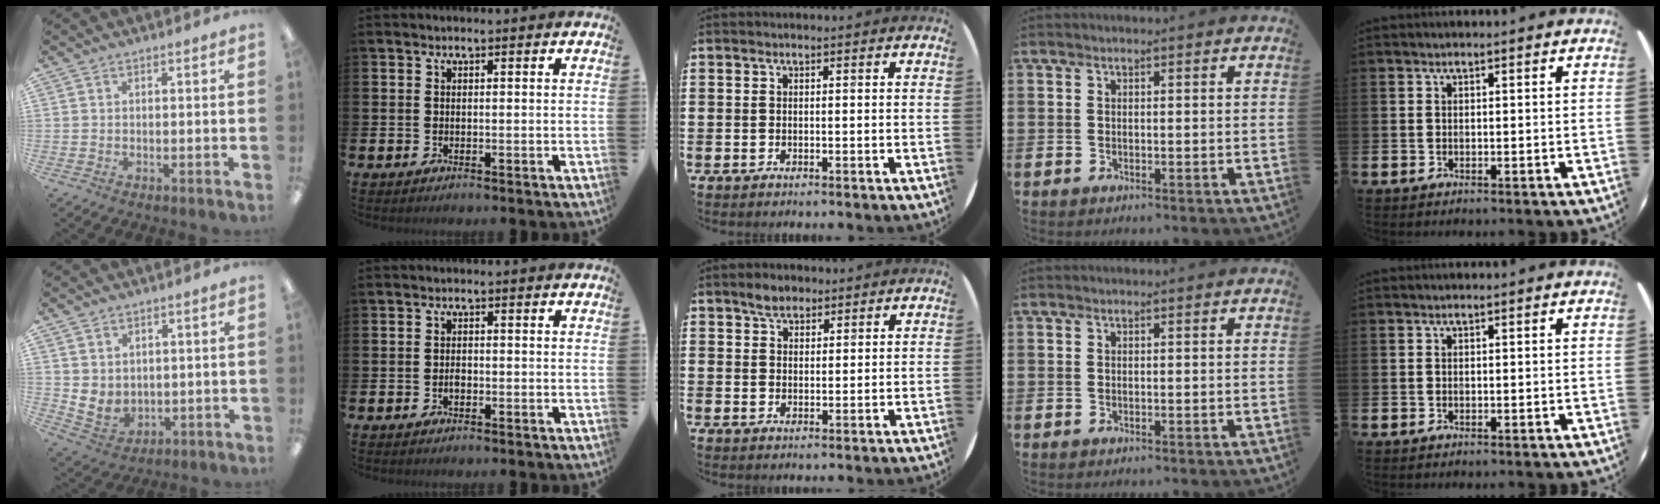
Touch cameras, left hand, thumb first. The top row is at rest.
{"thumb": {"total": 4.5, "force": [1.9, 3.8, 1.6], "torque": [-0.052, -0.012, 0.038]}, "index": {"total": 1.0, "force": [-0.4, 0.7, 0.7], "torque": [-0.011, 0.000, -0.008]}, "middle": {"total": 2.8, "force": [2.3, 1.5, 0.6], "torque": [-0.007, 0.004, 0.043]}}